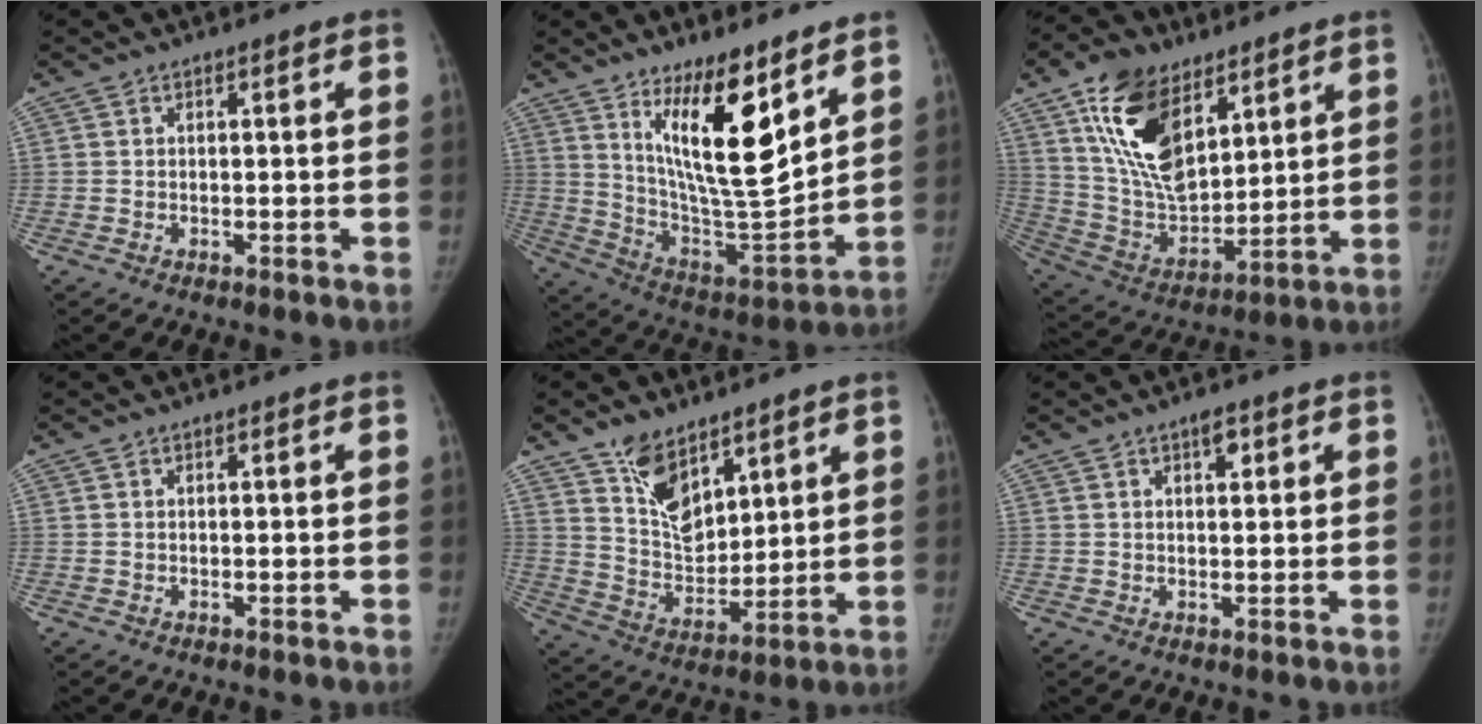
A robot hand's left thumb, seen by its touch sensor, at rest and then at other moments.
{"total": 18.0, "force": [9.9, 5.0, 14.2], "torque": [-0.213, -0.076, 0.188]}
{"total": 19.2, "force": [9.9, 10.5, 12.6], "torque": [-0.199, -0.045, 0.192]}
{"total": 0.0}
{"total": 11.3, "force": [7.5, 5.9, 6.0], "torque": [-0.070, -0.059, 0.151]}
{"total": 2.7, "force": [1.5, 1.3, 1.9], "torque": [-0.020, -0.005, 0.021]}